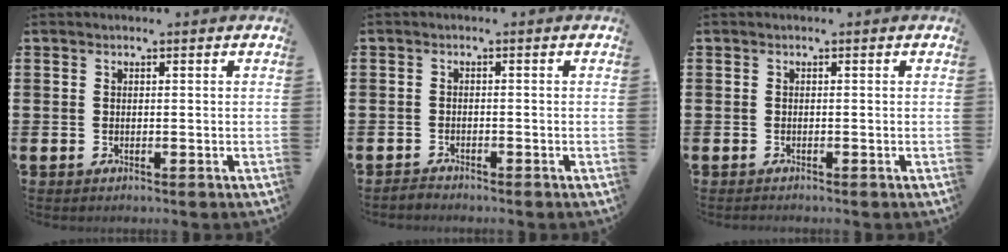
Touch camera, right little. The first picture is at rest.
{"total": 1.0, "force": [-0.9, 0.1, 0.0], "torque": [-0.003, -0.001, -0.019]}
{"total": 0.0}